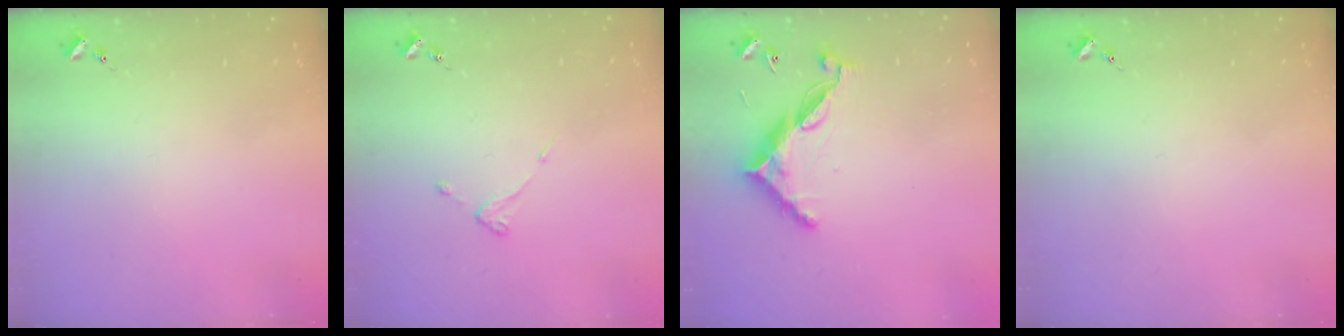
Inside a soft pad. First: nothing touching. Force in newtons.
{"total": 3.8, "press": 3.7, "slide": 0.2}
{"total": 10.4, "press": 10.4, "slide": 0.4}
{"total": 0.0}